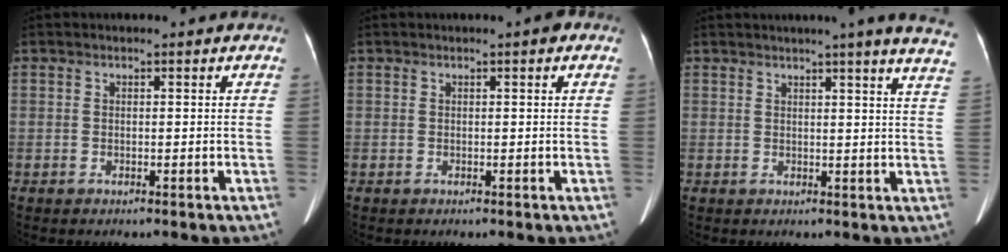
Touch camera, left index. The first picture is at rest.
{"total": 0.9, "force": [0.5, 0.2, 0.8], "torque": [-0.013, 0.003, 0.003]}
{"total": 14.0, "force": [12.1, -0.9, 7.0], "torque": [-0.091, -0.040, 0.123]}